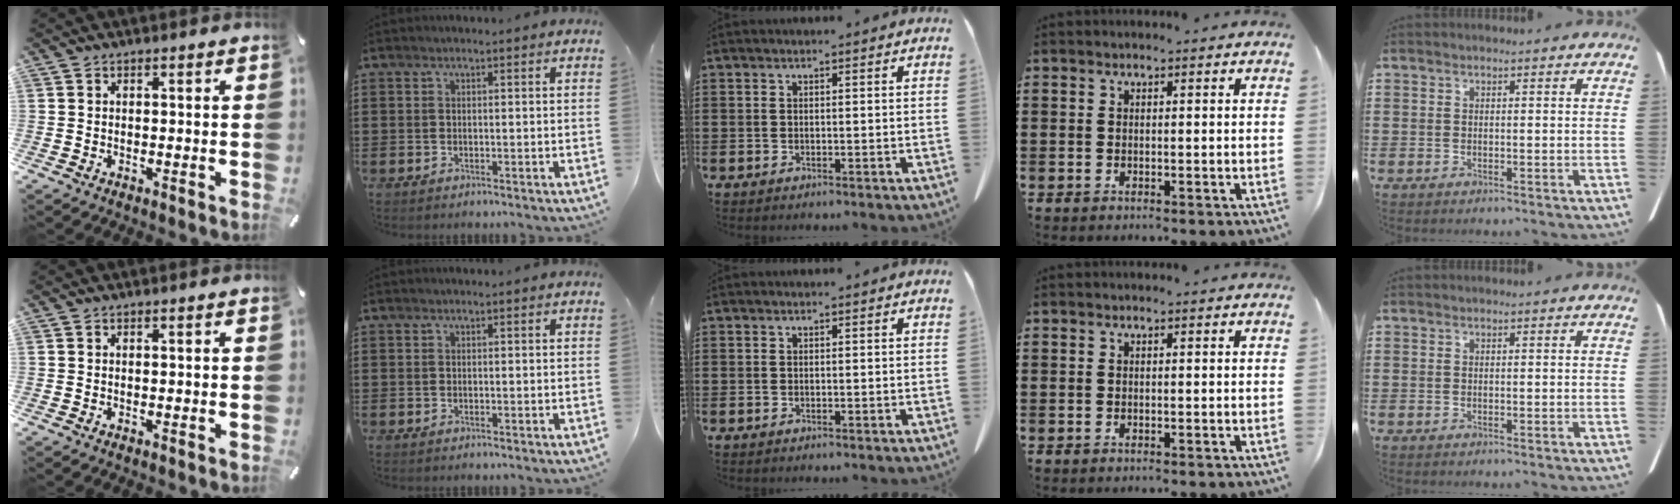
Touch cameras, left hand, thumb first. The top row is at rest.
{}